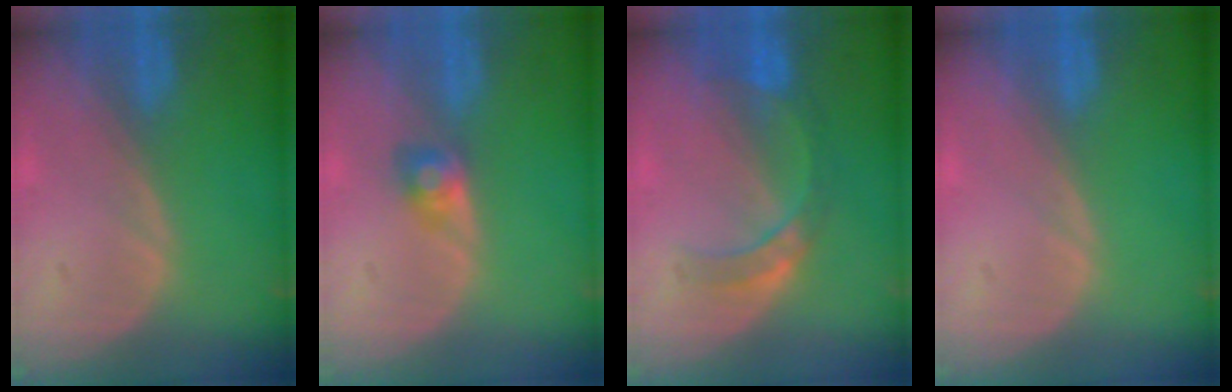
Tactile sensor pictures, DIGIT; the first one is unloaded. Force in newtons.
{"total": 2.4, "press": 2.4, "slide": 0.4}
{"total": 4.7, "press": 4.6, "slide": 1.0}
{"total": 0.0}